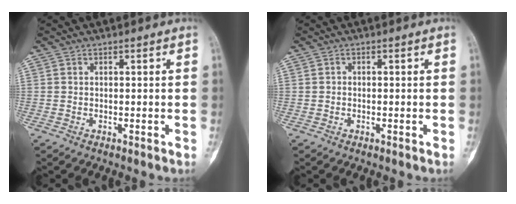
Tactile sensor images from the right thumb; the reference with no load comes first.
{"total": 0.6, "force": [-0.1, 0.5, 0.2], "torque": [-0.002, 0.002, -0.003]}